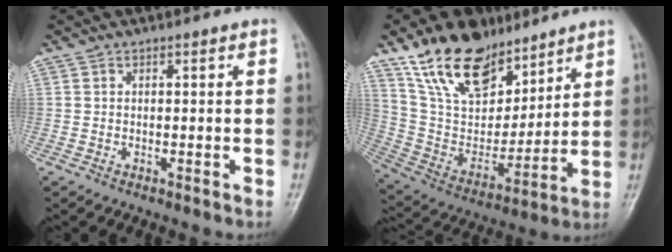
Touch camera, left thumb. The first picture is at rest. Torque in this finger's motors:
{"motor_torque": [1.73, 1.73, 1.40, -1.37, 0.50]}